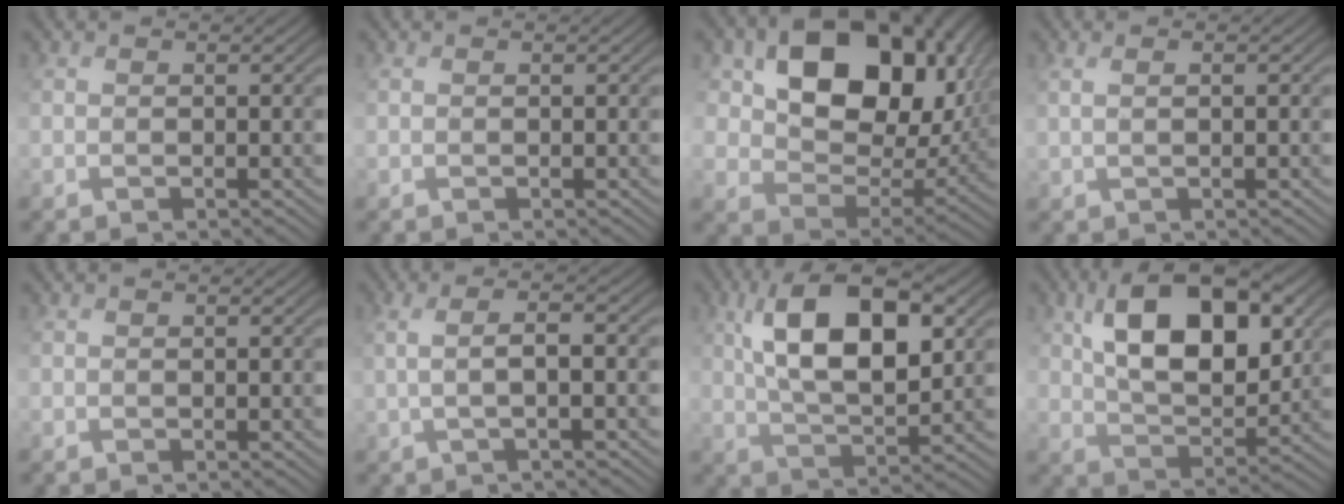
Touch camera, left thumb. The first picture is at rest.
{"total": 0.0}
{"total": 17.7, "force": [6.7, 12.2, 11.0], "torque": [-0.206, 0.024, 0.129]}
{"total": 1.1, "force": [0.6, -0.2, 0.9], "torque": [-0.018, 0.003, 0.015]}
{"total": 0.0}
{"total": 3.1, "force": [-0.1, 0.3, 3.1], "torque": [-0.063, 0.008, -0.005]}
{"total": 13.1, "force": [4.4, 6.1, 10.7], "torque": [-0.192, 0.009, 0.078]}
{"total": 12.6, "force": [4.6, 7.0, 9.4], "torque": [-0.159, 0.007, 0.083]}